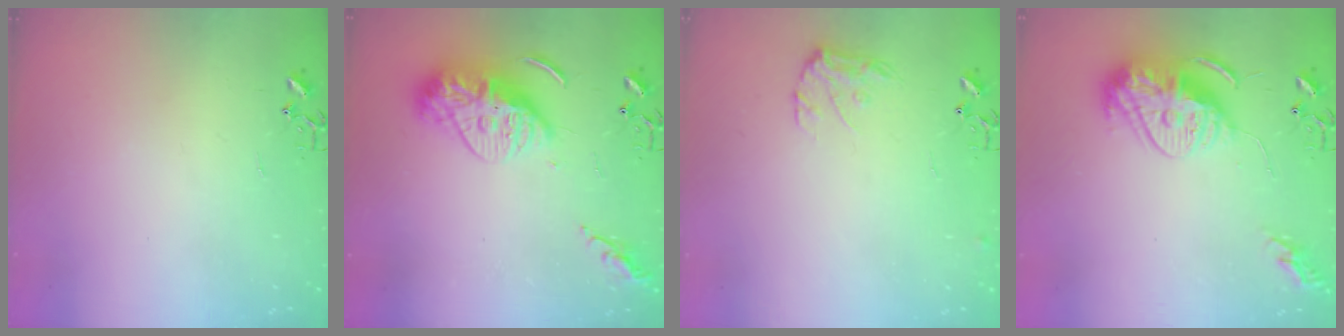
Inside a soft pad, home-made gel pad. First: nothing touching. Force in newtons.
{"total": 16.3, "press": 16.3, "slide": 1.3}
{"total": 8.9, "press": 8.9, "slide": 0.2}
{"total": 15.5, "press": 15.4, "slide": 1.5}